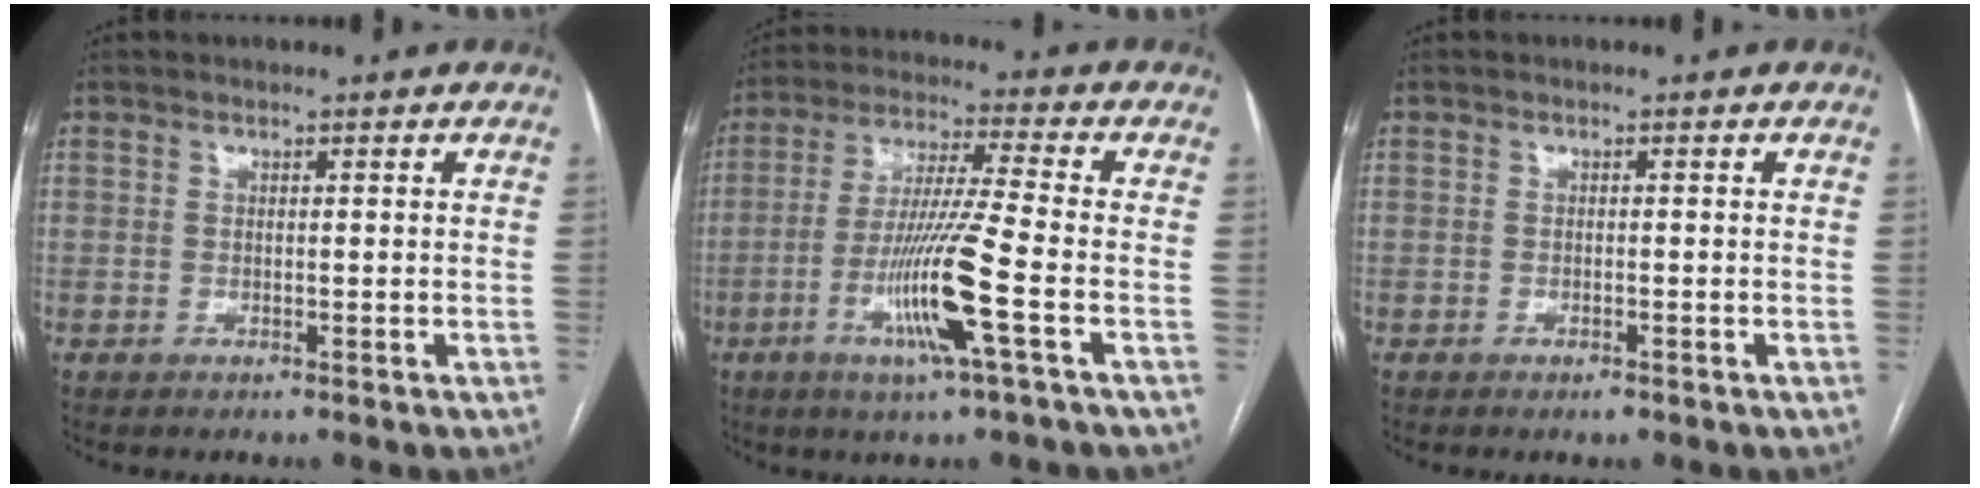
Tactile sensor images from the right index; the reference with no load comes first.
{"total": 12.3, "force": [-4.2, -1.0, 11.5], "torque": [-0.227, -0.015, -0.085]}
{"total": 1.0, "force": [-0.7, 0.3, 0.6], "torque": [-0.011, -0.001, -0.008]}